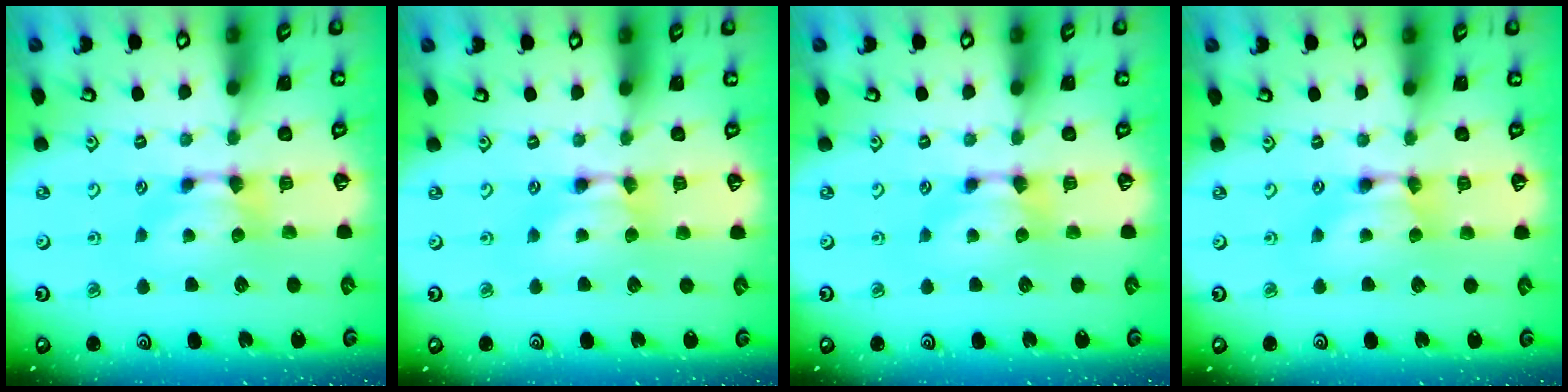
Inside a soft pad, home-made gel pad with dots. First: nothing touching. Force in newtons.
{"total": 1.5, "press": 1.5, "slide": 0.2}
{"total": 0.0}
{"total": 1.8, "press": 1.8, "slide": 0.2}